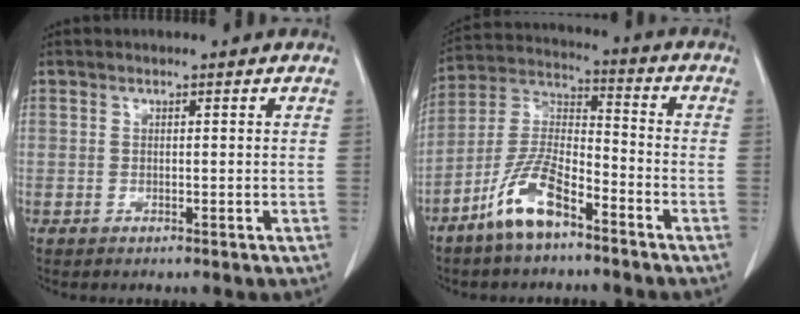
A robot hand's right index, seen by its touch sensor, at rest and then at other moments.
{"total": 10.7, "force": [-6.9, 3.1, 7.6], "torque": [-0.164, -0.001, -0.137]}